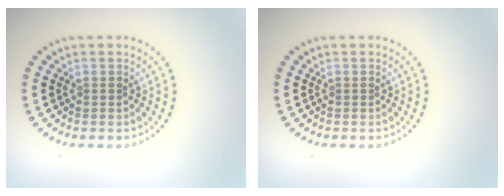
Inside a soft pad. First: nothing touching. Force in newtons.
{"total": 0.0}